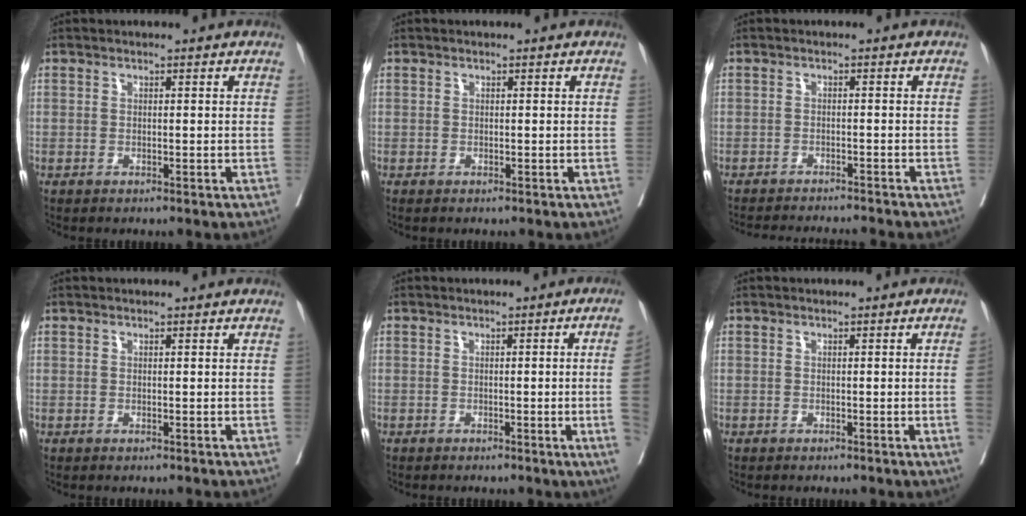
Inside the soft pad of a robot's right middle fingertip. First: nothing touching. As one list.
[{"total": 0.0}, {"total": 9.0, "force": [-8.6, -0.1, 2.4], "torque": [-0.024, -0.010, -0.120]}, {"total": 0.0}, {"total": 5.3, "force": [-0.8, -1.9, 4.9], "torque": [-0.051, -0.011, -0.011]}, {"total": 1.4, "force": [-0.3, -0.5, 1.3], "torque": [-0.013, -0.001, -0.004]}]